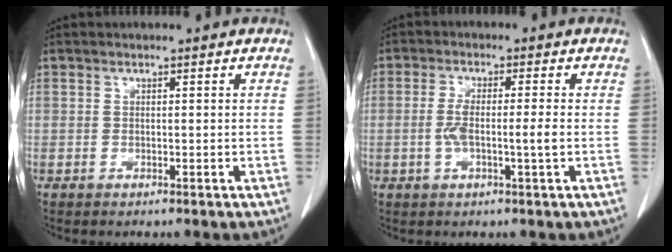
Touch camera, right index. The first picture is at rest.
{"total": 5.0, "force": [-0.8, 0.1, 4.9], "torque": [-0.103, 0.004, -0.011]}